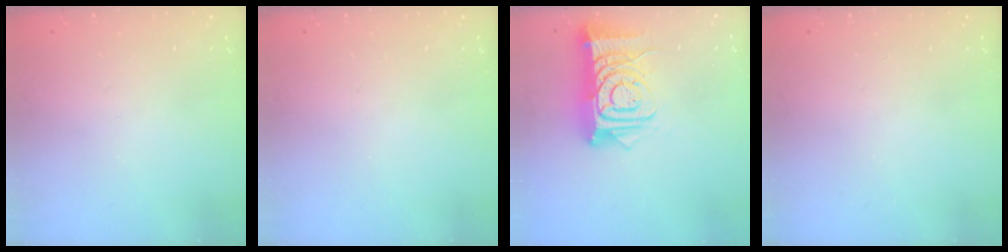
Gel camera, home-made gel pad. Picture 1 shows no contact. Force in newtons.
{"total": 0.0}
{"total": 14.5, "press": 14.4, "slide": 1.6}
{"total": 0.0}